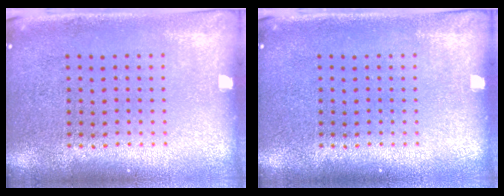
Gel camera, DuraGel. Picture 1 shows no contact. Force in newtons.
{"total": 0.0}